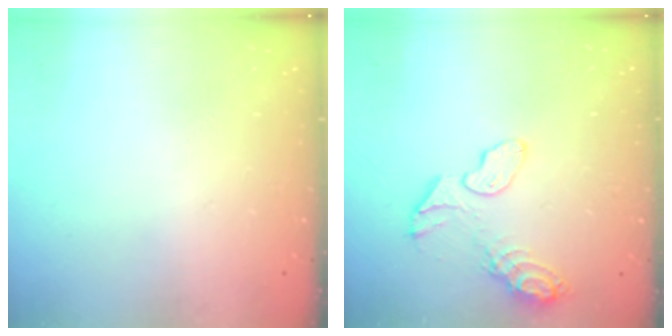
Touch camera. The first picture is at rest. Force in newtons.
{"total": 12.3, "press": 10.9, "slide": 5.6}